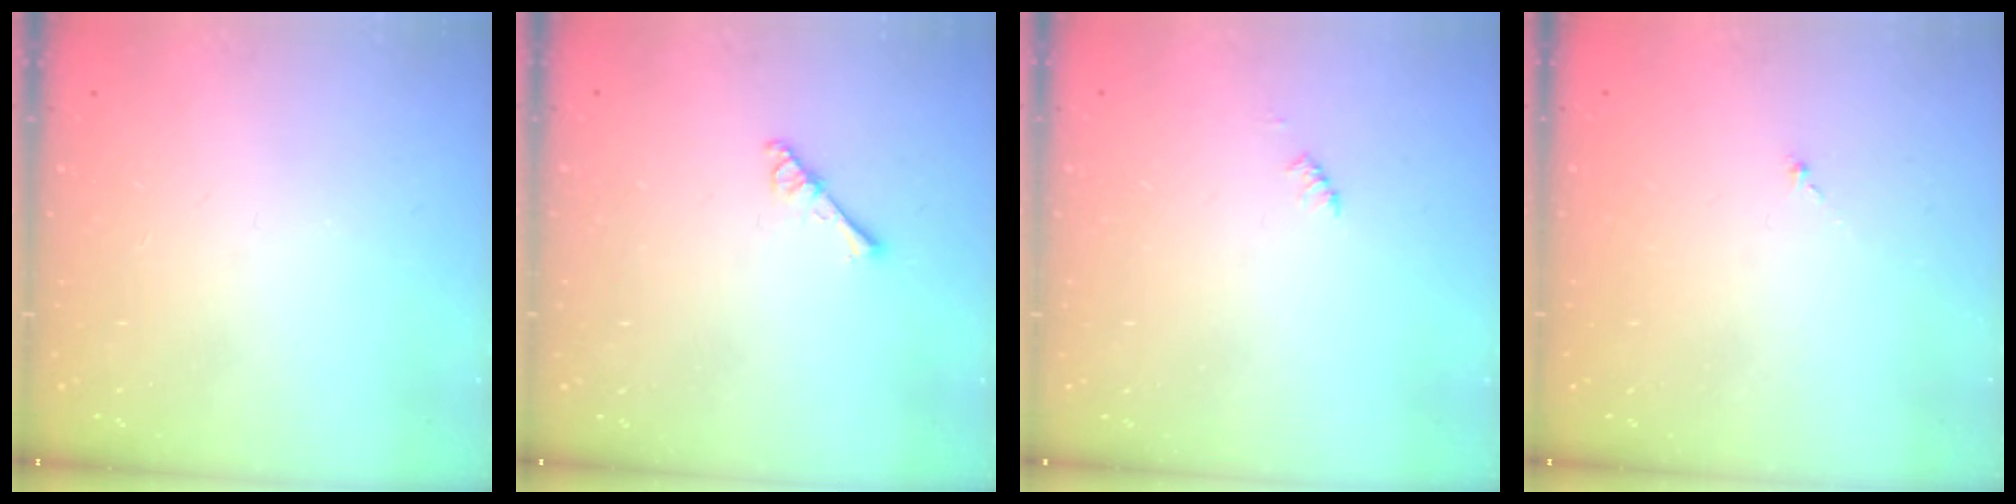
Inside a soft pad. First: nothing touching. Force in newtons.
{"total": 3.4, "press": 3.3, "slide": 0.3}
{"total": 0.9, "press": 0.9, "slide": 0.2}
{"total": 1.0, "press": 0.8, "slide": 0.5}